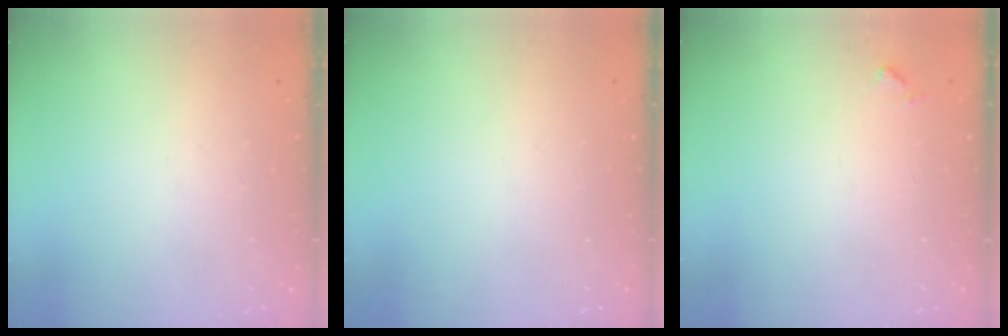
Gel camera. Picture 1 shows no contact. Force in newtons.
{"total": 0.0}
{"total": 6.5, "press": 6.4, "slide": 0.4}